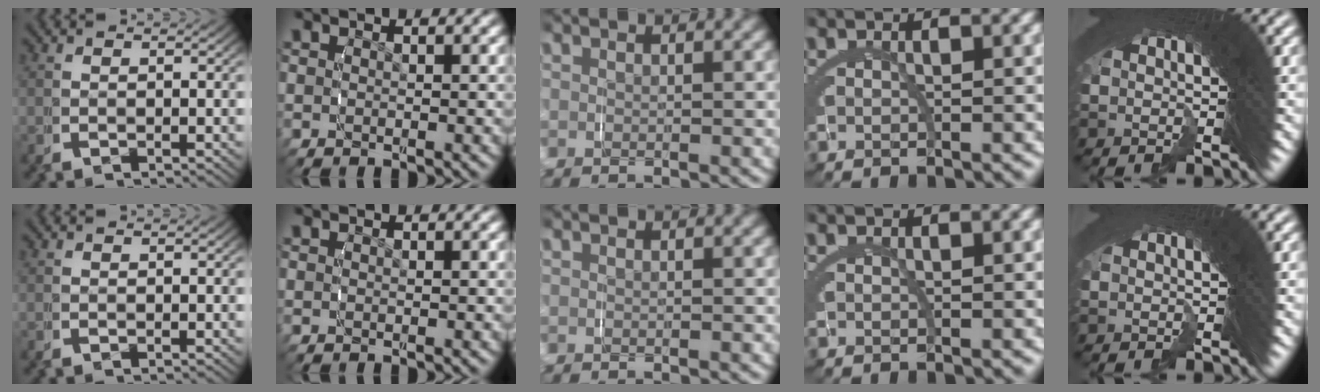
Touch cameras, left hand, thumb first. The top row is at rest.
{}